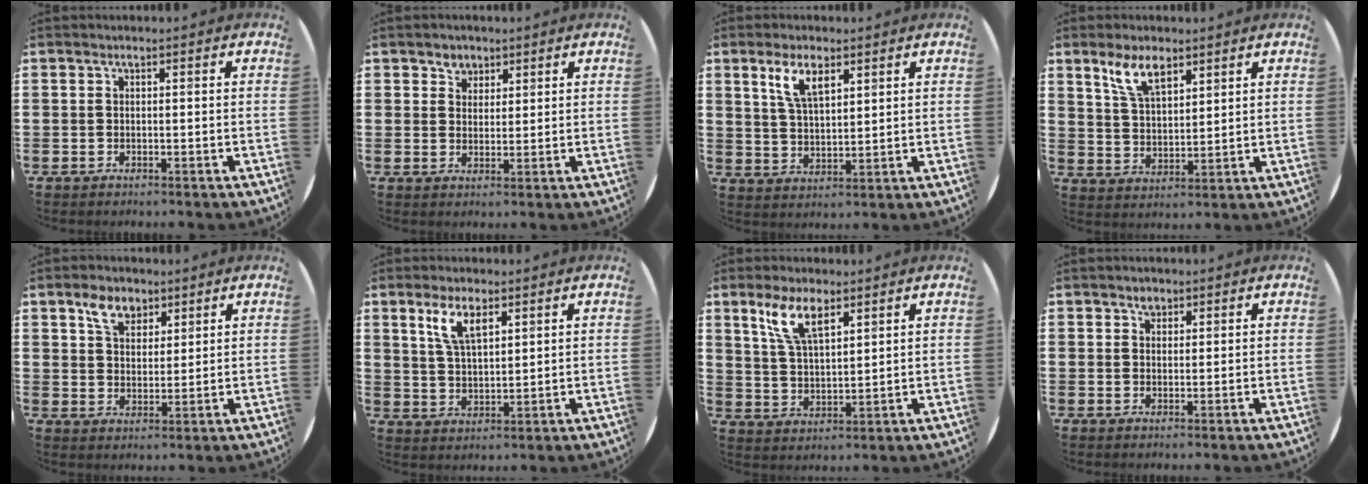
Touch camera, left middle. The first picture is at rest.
{"total": 2.5, "force": [1.8, 1.7, 0.0], "torque": [0.004, 0.004, 0.033]}
{"total": 5.3, "force": [3.3, 2.0, 3.6], "torque": [-0.072, 0.004, 0.056]}
{"total": 6.1, "force": [4.3, 2.4, 3.5], "torque": [-0.073, -0.003, 0.076]}
{"total": 4.9, "force": [3.4, 2.9, 2.0], "torque": [-0.033, 0.001, 0.061]}
{"total": 5.5, "force": [3.3, 2.0, 3.8], "torque": [-0.076, 0.004, 0.057]}
{"total": 6.9, "force": [4.7, 2.3, 4.5], "torque": [-0.102, -0.004, 0.083]}
{"total": 1.7, "force": [1.3, 1.0, 0.3], "torque": [0.009, -0.003, 0.022]}